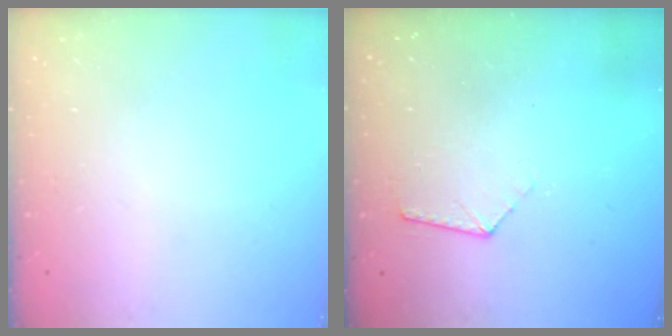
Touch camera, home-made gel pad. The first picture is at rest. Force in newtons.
{"total": 6.5, "press": 6.5, "slide": 0.5}